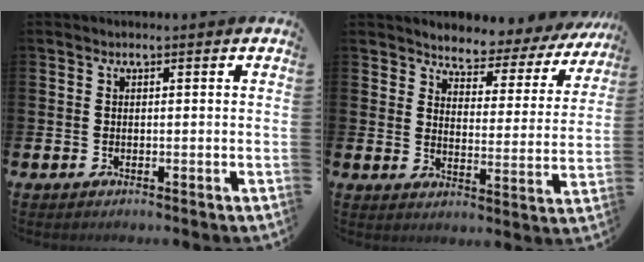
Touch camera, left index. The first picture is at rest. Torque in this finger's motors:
{"motor_torque": [1.08, -1.06, 0.26, 0.03]}